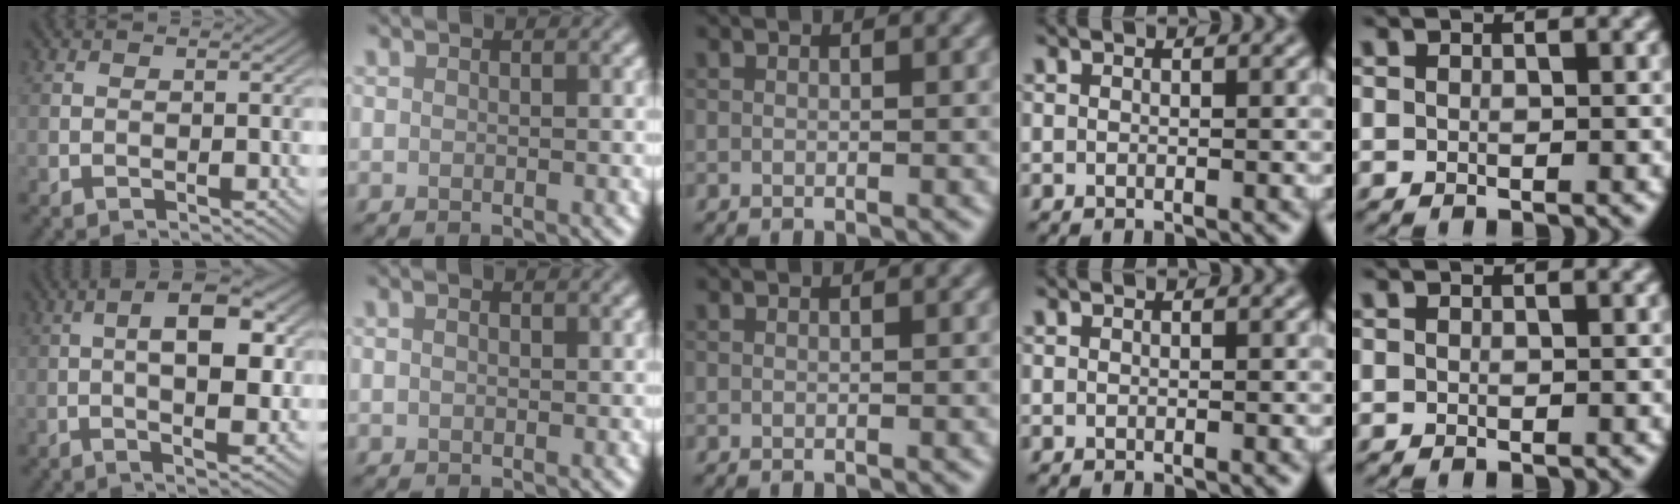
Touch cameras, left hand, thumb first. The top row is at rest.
{"thumb": {"total": 9.4, "force": [0.5, 3.3, 8.8], "torque": [-0.142, 0.008, 0.005]}, "index": {"total": 1.1, "force": [0.3, 0.6, 0.9], "torque": [-0.012, 0.000, 0.005]}}